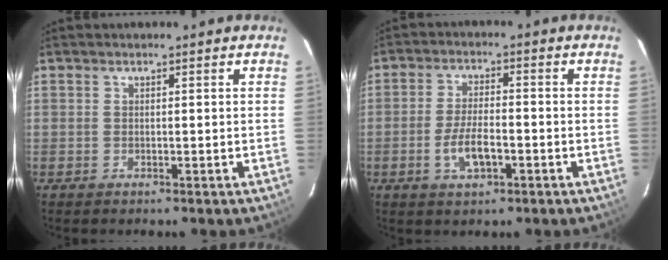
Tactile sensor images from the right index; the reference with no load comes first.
{"total": 6.2, "force": [-2.5, 2.4, 5.2], "torque": [-0.107, -0.003, -0.043]}